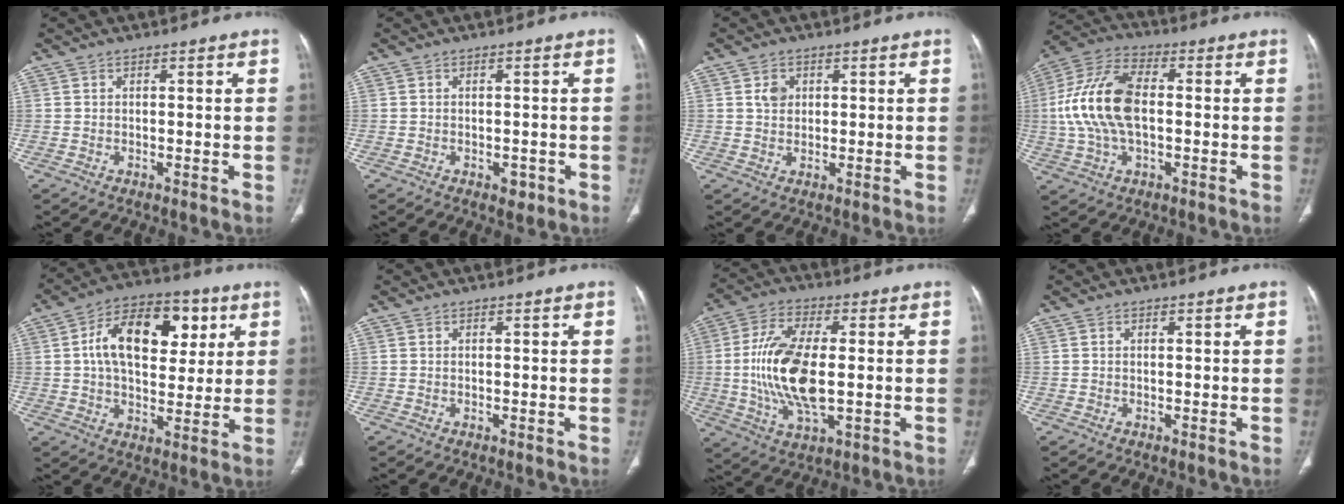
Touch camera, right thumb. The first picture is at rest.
{"total": 1.9, "force": [-0.8, 1.3, 1.2], "torque": [-0.007, 0.001, -0.006]}
{"total": 3.0, "force": [1.0, 2.3, 1.5], "torque": [-0.016, -0.003, 0.018]}
{"total": 15.1, "force": [0.0, 8.2, 12.7], "torque": [-0.266, 0.025, -0.005]}
{"total": 17.8, "force": [4.8, 10.7, 13.4], "torque": [-0.183, 0.006, 0.071]}
{"total": 0.0}
{"total": 15.6, "force": [-0.5, 6.7, 14.2], "torque": [-0.291, -0.004, -0.008]}
{"total": 0.0}